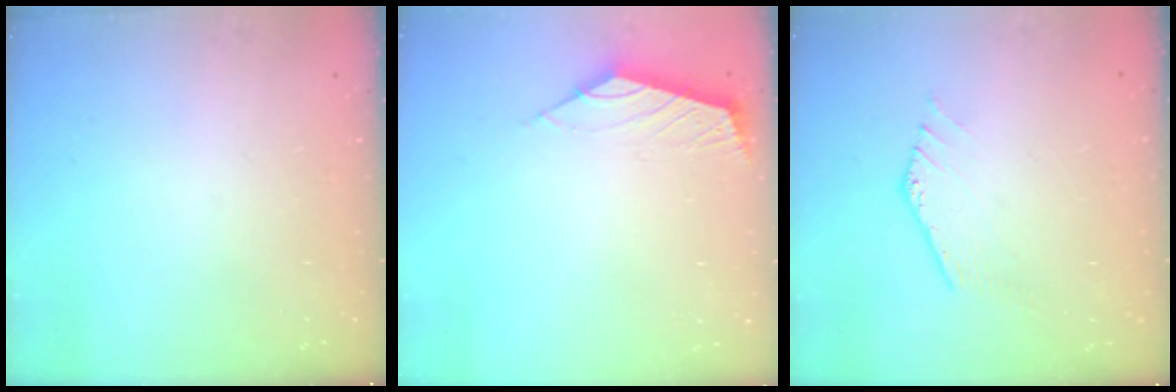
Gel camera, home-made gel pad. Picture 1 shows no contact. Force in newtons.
{"total": 2.5, "press": 2.4, "slide": 0.6}
{"total": 1.1, "press": 1.0, "slide": 0.4}